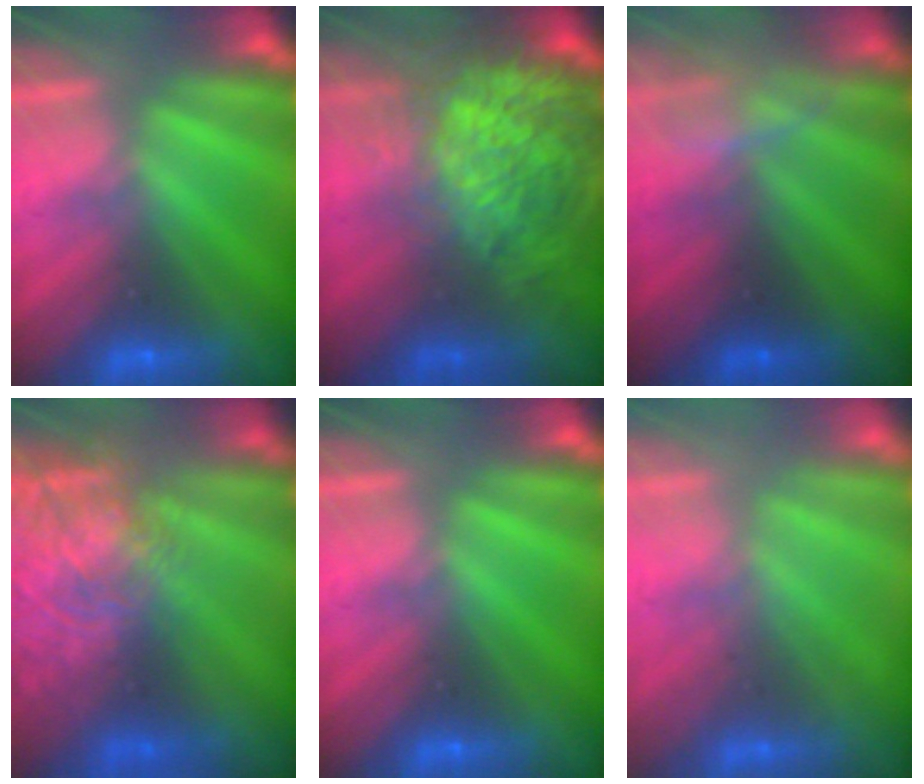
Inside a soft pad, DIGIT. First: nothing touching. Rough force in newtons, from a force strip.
{"total": 9.1}
{"total": 2.4}
{"total": 7.8}
{"total": 0.0}
{"total": 2.0}